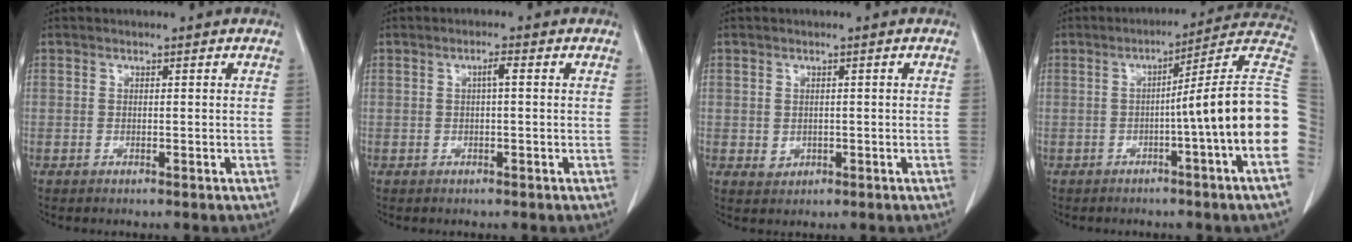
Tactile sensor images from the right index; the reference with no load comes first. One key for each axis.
{"total": 1.5, "fx": 0.2, "fy": 0.1, "fz": 1.4, "tx": -0.025, "ty": 0.005, "tz": 0.003}
{"total": 1.6, "fx": 0.0, "fy": 1.6, "fz": 0.5, "tx": -0.006, "ty": 0.001, "tz": 0.007}
{"total": 15.5, "fx": -2.3, "fy": -2.5, "fz": 15.2, "tx": -0.175, "ty": 0.020, "tz": -0.043}